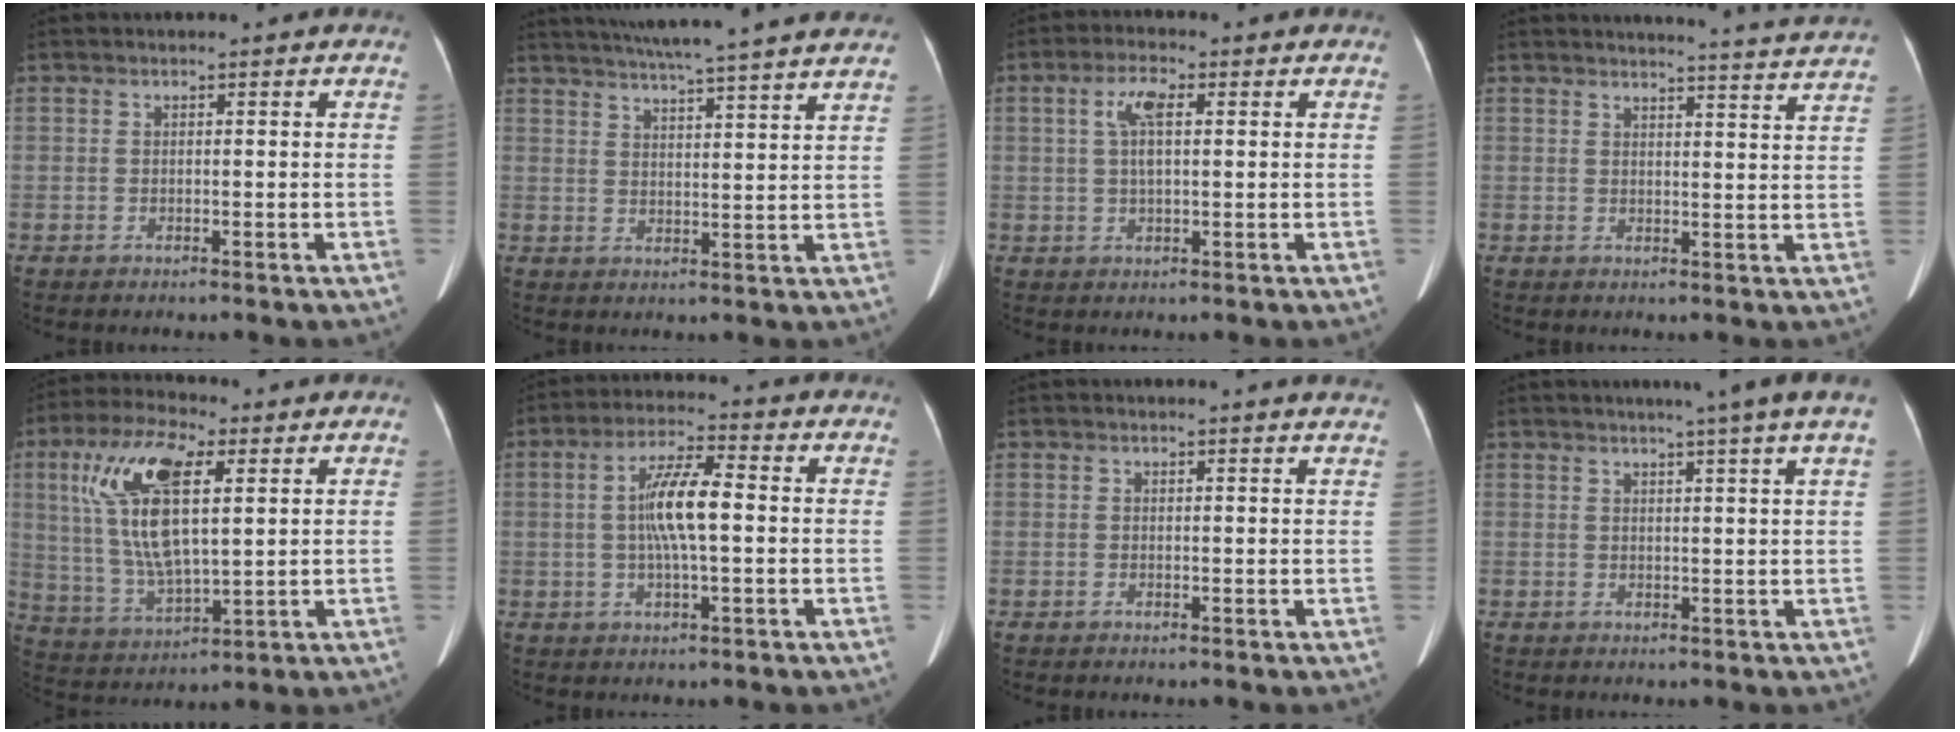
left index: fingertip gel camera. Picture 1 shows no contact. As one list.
[{"total": 21.0, "force": [18.7, -0.3, 9.4], "torque": [-0.155, 0.002, 0.243]}, {"total": 4.7, "force": [1.2, 1.3, 4.4], "torque": [-0.096, 0.012, 0.025]}, {"total": 11.4, "force": [11.1, -1.6, 2.1], "torque": [-0.030, -0.047, 0.113]}, {"total": 14.7, "force": [4.5, 4.3, 13.3], "torque": [-0.285, 0.011, 0.086]}, {"total": 7.9, "force": [0.1, 1.2, 7.9], "torque": [-0.153, 0.009, -0.001]}, {"total": 3.2, "force": [3.1, -0.1, 0.8], "torque": [-0.012, -0.005, 0.018]}, {"total": 6.6, "force": [4.8, -1.5, 4.2], "torque": [-0.052, 0.009, 0.051]}]